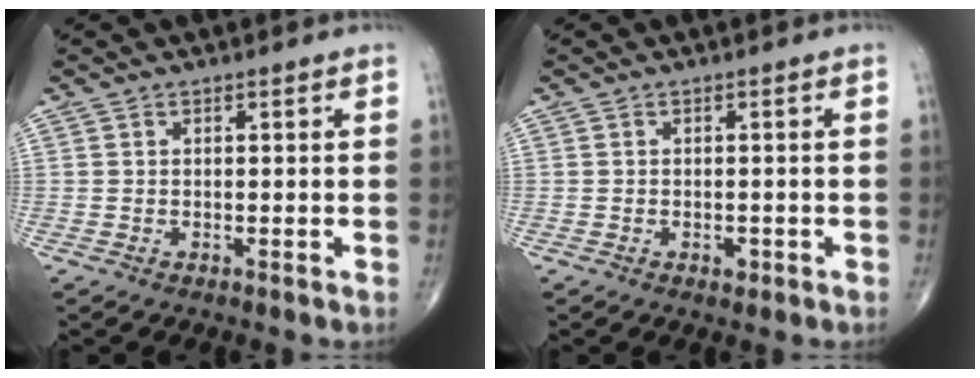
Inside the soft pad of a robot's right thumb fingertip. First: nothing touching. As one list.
[{"total": 1.4, "force": [-0.6, 0.9, 0.8], "torque": [-0.010, 0.000, -0.008]}]